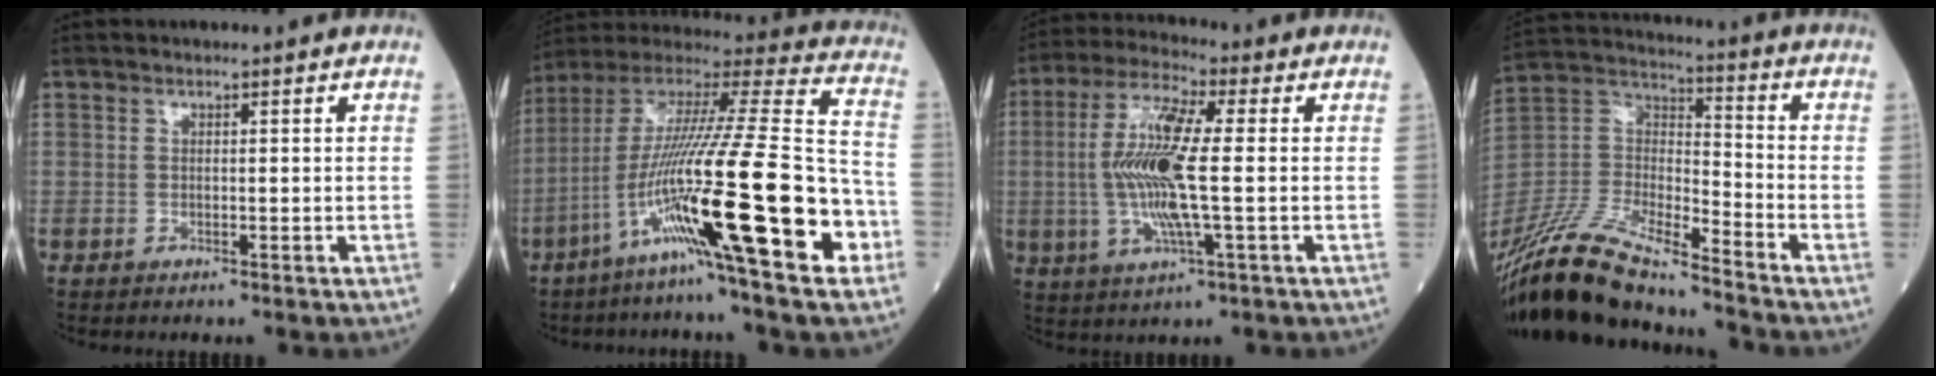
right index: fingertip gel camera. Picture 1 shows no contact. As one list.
[{"total": 28.3, "force": [-10.2, 1.7, 26.3], "torque": [-0.441, -0.039, -0.183]}, {"total": 12.0, "force": [-0.2, 1.3, 11.9], "torque": [-0.252, 0.002, -0.006]}, {"total": 18.3, "force": [-15.8, 2.4, 8.8], "torque": [-0.191, -0.002, -0.304]}]